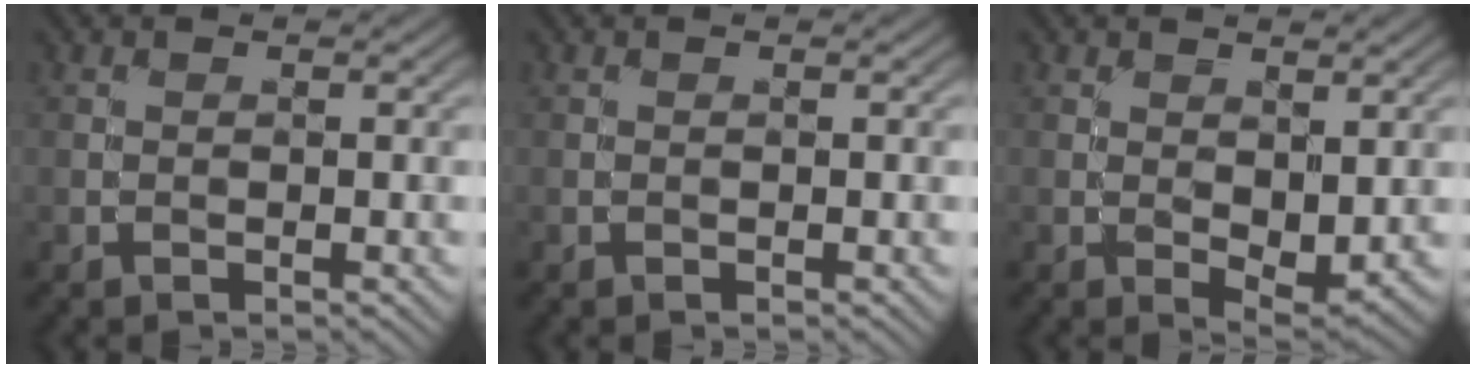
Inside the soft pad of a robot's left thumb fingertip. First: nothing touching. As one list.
[{"total": 0.0}, {"total": 2.8, "force": [0.3, 1.5, 2.4], "torque": [-0.042, -0.010, 0.010]}]